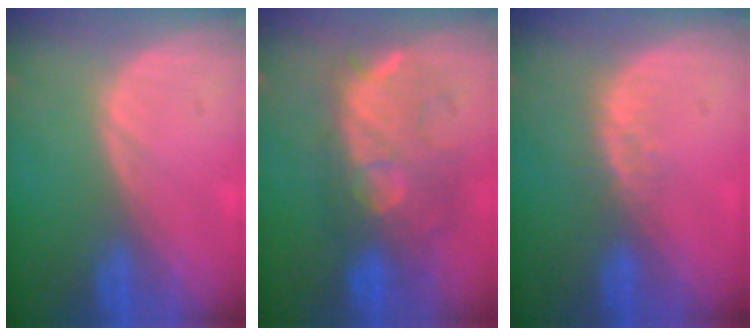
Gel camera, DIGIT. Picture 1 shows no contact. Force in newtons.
{"total": 9.4, "press": 9.2, "slide": 1.9}
{"total": 2.9, "press": 2.3, "slide": 1.8}